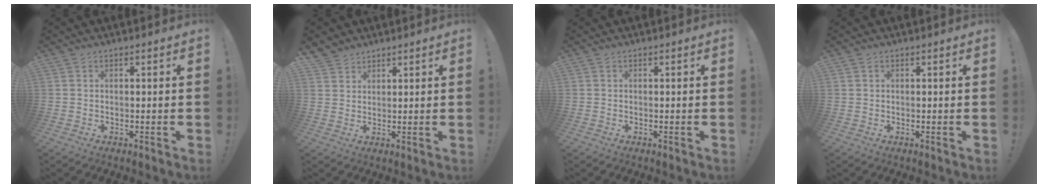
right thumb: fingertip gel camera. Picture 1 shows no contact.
{"total": 3.8, "force": [3.3, 1.9, 0.3], "torque": [-0.003, -0.023, 0.063]}
{"total": 0.0}
{"total": 0.0}